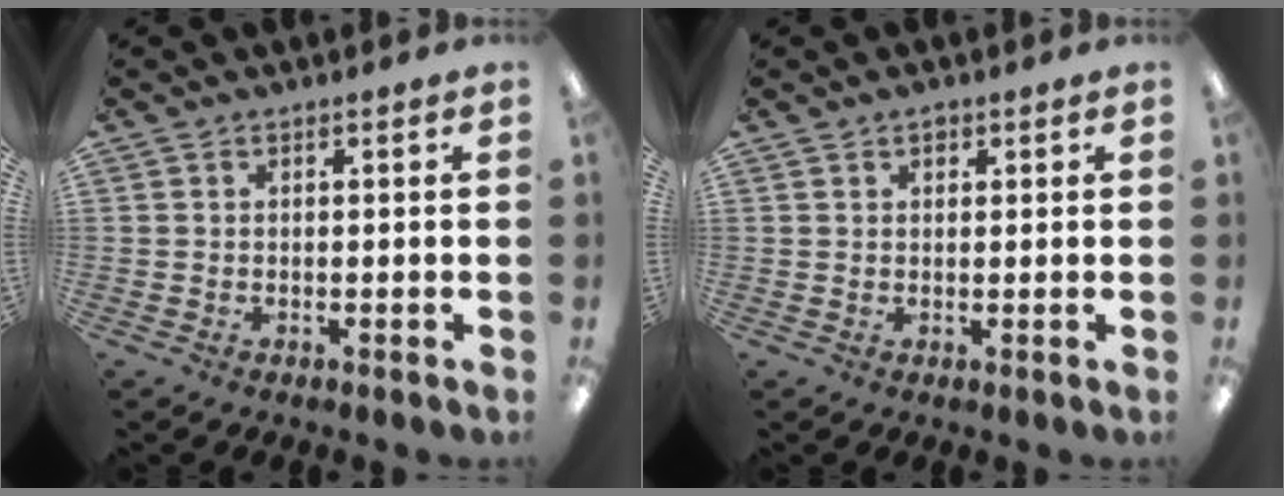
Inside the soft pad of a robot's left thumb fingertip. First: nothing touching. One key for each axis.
{"total": 1.4, "fx": 1.0, "fy": 0.8, "fz": 0.5, "tx": -0.003, "ty": -0.001, "tz": 0.017}